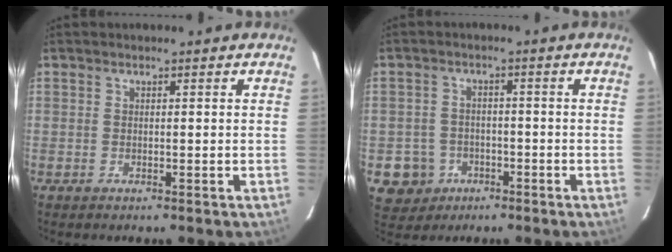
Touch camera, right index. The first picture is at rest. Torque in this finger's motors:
{"motor_torque": [-0.12, 0.02, -0.67, -0.21]}